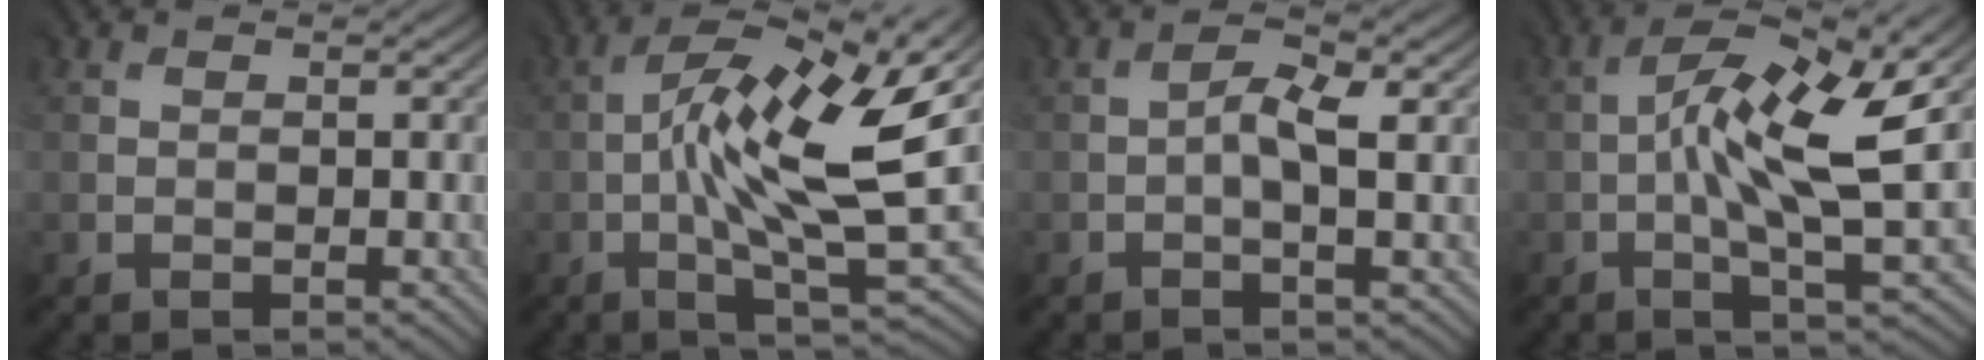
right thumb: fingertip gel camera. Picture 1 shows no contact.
{"total": 14.7, "force": [0.4, 4.4, 14.1], "torque": [-0.244, 0.003, 0.016]}
{"total": 2.9, "force": [-0.3, 0.8, 2.8], "torque": [-0.057, 0.000, -0.006]}
{"total": 11.3, "force": [0.1, 3.2, 10.8], "torque": [-0.202, -0.002, 0.007]}